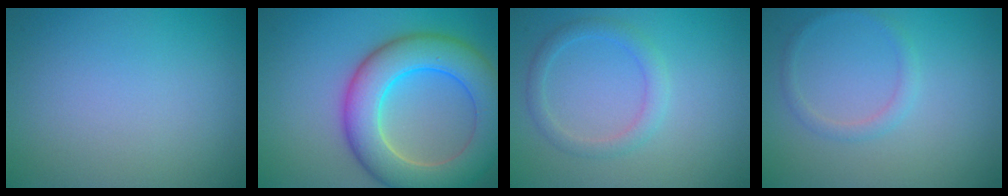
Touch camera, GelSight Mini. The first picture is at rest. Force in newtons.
{"total": 9.2, "press": 9.1, "slide": 0.3}
{"total": 2.0, "press": 2.0, "slide": 0.1}
{"total": 1.3, "press": 1.3, "slide": 0.0}